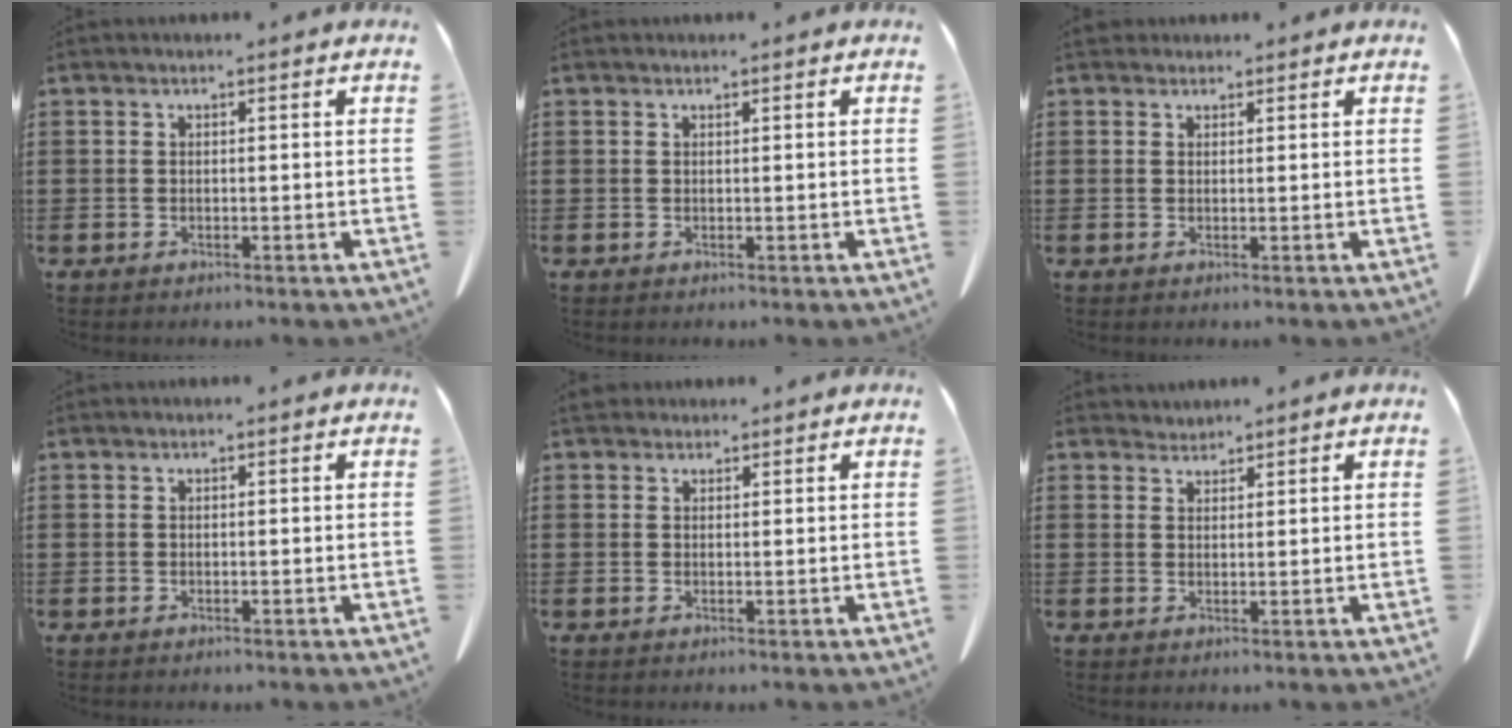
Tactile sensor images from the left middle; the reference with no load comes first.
{"total": 0.0}
{"total": 1.0, "force": [0.9, 0.6, 0.1], "torque": [-0.005, 0.004, 0.017]}
{"total": 0.0}
{"total": 1.5, "force": [1.2, 0.8, 0.3], "torque": [-0.011, 0.006, 0.024]}
{"total": 1.3, "force": [1.3, 0.2, -0.2], "torque": [0.000, 0.003, 0.025]}